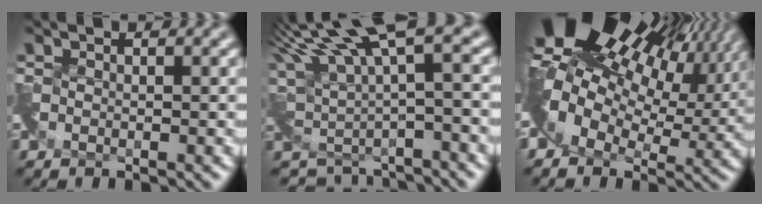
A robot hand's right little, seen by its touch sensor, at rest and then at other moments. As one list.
[{"total": 5.8, "force": [3.6, 2.0, 4.1], "torque": [-0.073, -0.005, 0.086]}, {"total": 13.8, "force": [6.2, 8.1, 9.3], "torque": [-0.156, 0.026, 0.114]}]